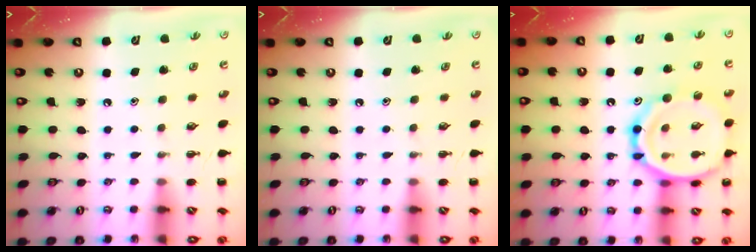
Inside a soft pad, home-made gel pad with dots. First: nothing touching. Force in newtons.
{"total": 0.0}
{"total": 19.4, "press": 19.3, "slide": 1.6}